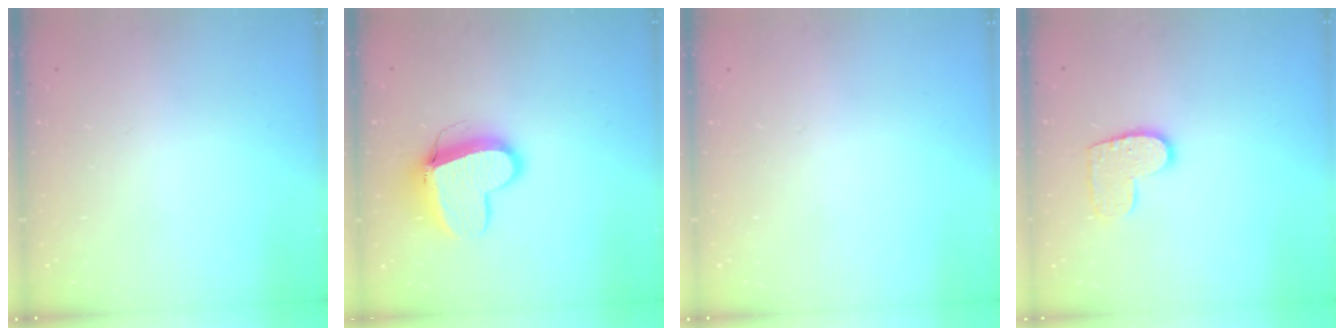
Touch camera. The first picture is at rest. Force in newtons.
{"total": 11.7, "press": 11.6, "slide": 1.3}
{"total": 0.0}
{"total": 9.7, "press": 9.7, "slide": 0.3}